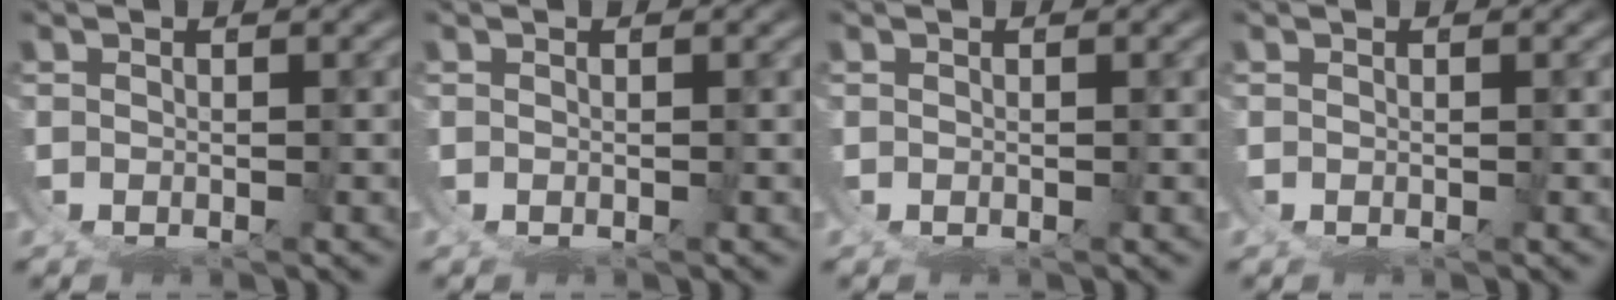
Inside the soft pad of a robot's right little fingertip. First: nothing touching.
{"total": 0.0}
{"total": 0.0}
{"total": 0.0}